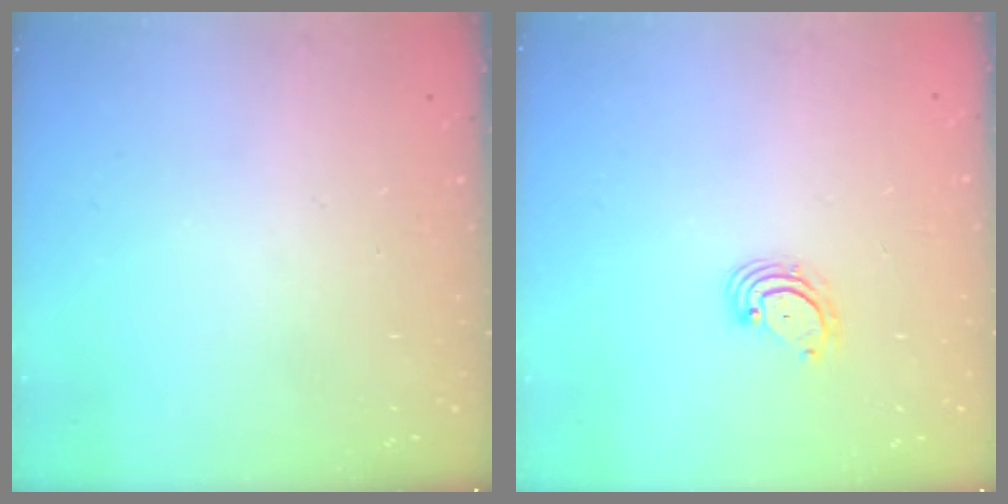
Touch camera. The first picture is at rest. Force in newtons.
{"total": 3.2, "press": 3.2, "slide": 0.4}